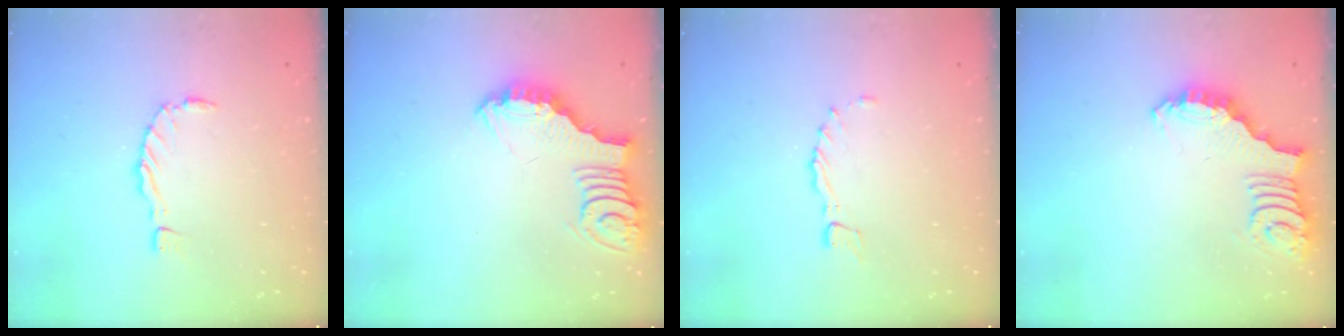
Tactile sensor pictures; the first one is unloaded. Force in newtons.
{"total": 4.5, "press": 4.4, "slide": 0.4}
{"total": 1.2, "press": 1.2, "slide": 0.3}
{"total": 2.5, "press": 2.5, "slide": 0.5}